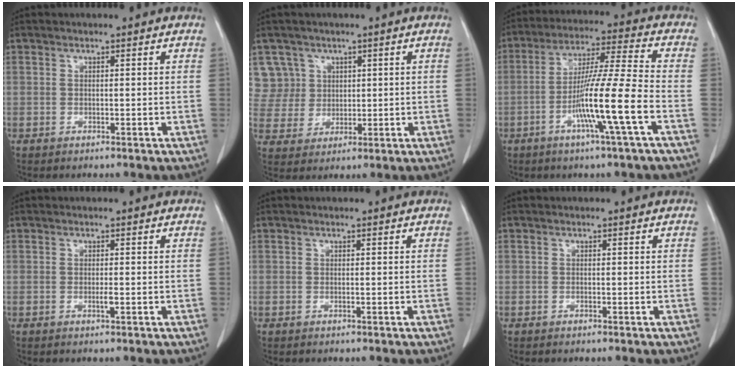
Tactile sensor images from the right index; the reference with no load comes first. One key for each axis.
{"total": 6.7, "fx": 3.0, "fy": 6.0, "fz": -0.4, "tx": 0.015, "ty": 0.017, "tz": 0.069}
{"total": 12.6, "fx": -4.5, "fy": -1.5, "fz": 11.7, "tx": -0.216, "ty": -0.004, "tz": -0.086}
{"total": 0.9, "fx": -0.3, "fy": 0.0, "fz": 0.8, "tx": -0.018, "ty": -0.001, "tz": -0.004}
{"total": 0.0}
{"total": 0.0}